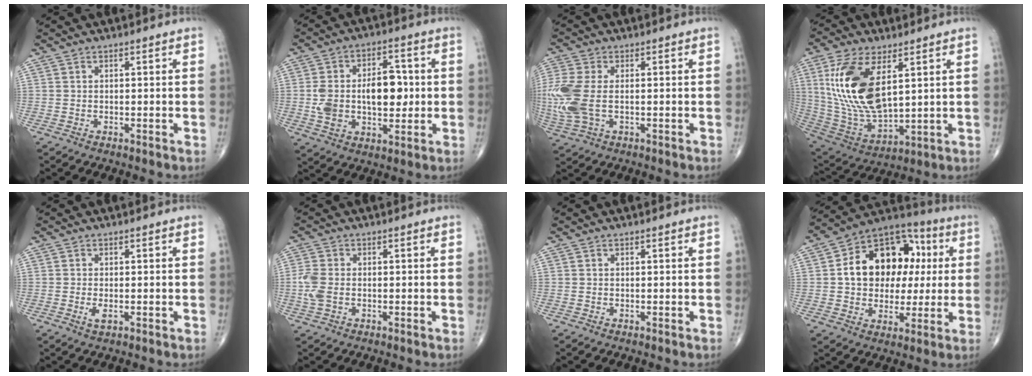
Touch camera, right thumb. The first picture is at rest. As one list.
[{"total": 13.8, "force": [0.2, 8.2, 11.1], "torque": [-0.172, 0.020, 0.011]}, {"total": 10.8, "force": [-0.4, 6.1, 8.9], "torque": [-0.246, -0.005, -0.005]}, {"total": 19.2, "force": [5.6, 9.1, 15.9], "torque": [-0.317, -0.028, 0.119]}, {"total": 1.8, "force": [-0.5, 0.7, 1.6], "torque": [-0.035, -0.005, -0.008]}, {"total": 4.6, "force": [-0.6, 2.9, 3.4], "torque": [-0.098, 0.004, -0.015]}, {"total": 0.0}, {"total": 18.7, "force": [2.6, 13.5, 12.6], "torque": [-0.152, 0.026, 0.038]}]